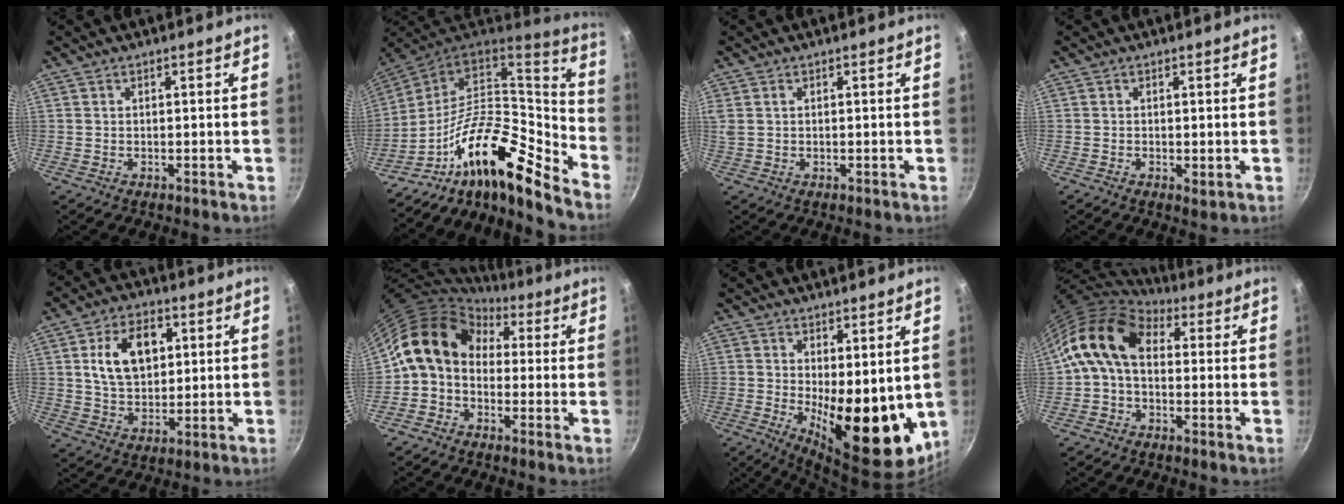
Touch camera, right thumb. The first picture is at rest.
{"total": 21.9, "force": [-11.9, 8.3, 16.4], "torque": [-0.222, 0.082, -0.230]}
{"total": 1.8, "force": [0.6, 1.1, 1.3], "torque": [-0.028, 0.001, 0.017]}
{"total": 1.1, "force": [0.0, 0.7, 0.8], "torque": [-0.013, -0.005, 0.000]}
{"total": 11.9, "force": [3.0, 7.9, 8.4], "torque": [-0.116, -0.003, 0.051]}
{"total": 10.9, "force": [1.4, 8.4, 6.9], "torque": [-0.094, 0.030, -0.001]}
{"total": 14.9, "force": [0.1, 6.5, 13.4], "torque": [-0.151, -0.030, 0.017]}
{"total": 10.8, "force": [1.5, 7.5, 7.7], "torque": [-0.123, 0.021, 0.005]}